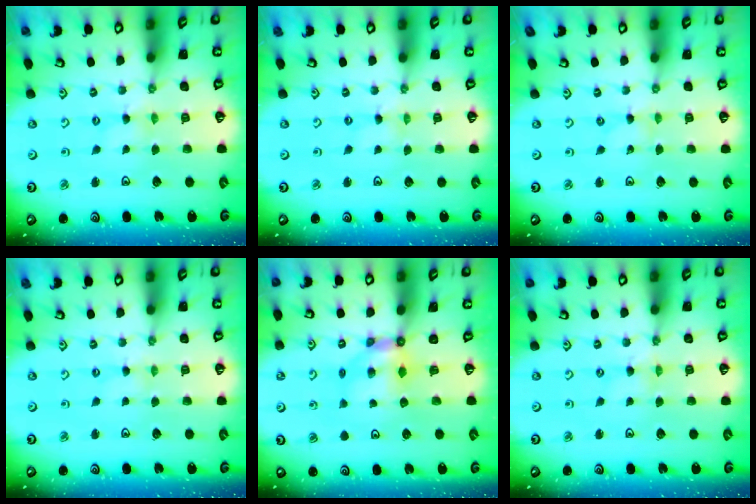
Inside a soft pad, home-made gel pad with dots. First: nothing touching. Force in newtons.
{"total": 0.0}
{"total": 0.0}
{"total": 1.2, "press": 1.2, "slide": 0.3}
{"total": 5.4, "press": 5.4, "slide": 0.3}
{"total": 0.0}